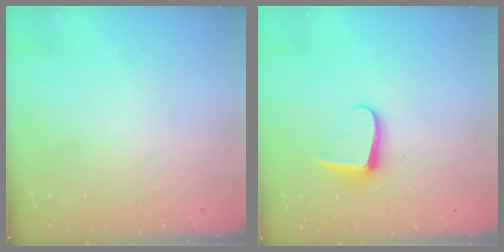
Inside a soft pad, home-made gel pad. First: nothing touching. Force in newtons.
{"total": 8.9, "press": 8.8, "slide": 0.8}